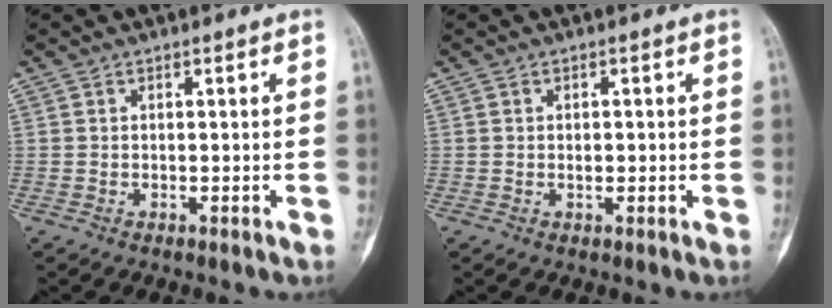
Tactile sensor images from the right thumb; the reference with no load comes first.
{"total": 1.1, "force": [-0.1, 0.7, 0.8], "torque": [-0.009, 0.000, 0.000]}